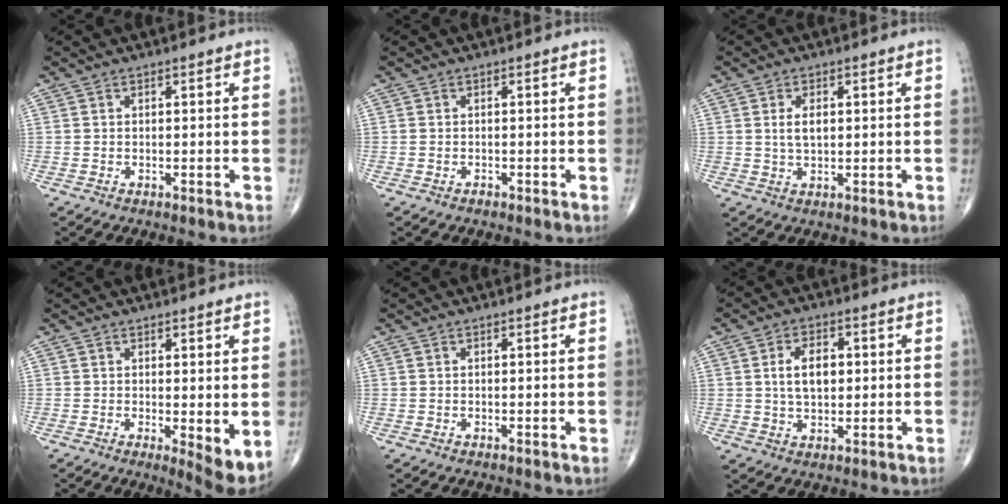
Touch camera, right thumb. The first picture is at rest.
{"total": 0.0}
{"total": 4.0, "force": [0.8, 2.2, 3.3], "torque": [-0.059, -0.003, 0.017]}
{"total": 5.5, "force": [0.2, 1.7, 5.2], "torque": [-0.071, -0.018, 0.006]}
{"total": 0.0}
{"total": 7.2, "force": [1.1, 4.4, 5.6], "torque": [-0.085, 0.002, 0.021]}